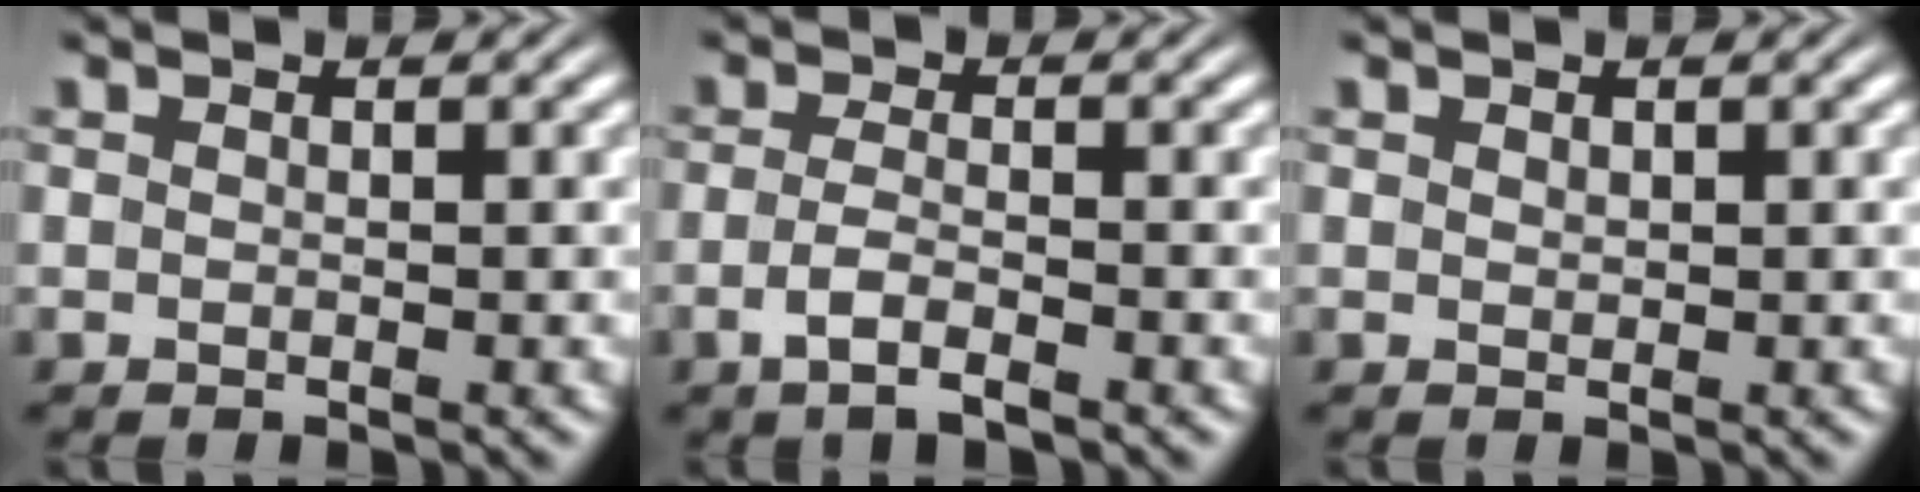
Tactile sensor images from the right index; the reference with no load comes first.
{"total": 2.4, "force": [-1.8, 0.7, 1.5], "torque": [-0.034, -0.002, -0.032]}
{"total": 0.8, "force": [0.5, 0.6, 0.3], "torque": [-0.009, 0.002, 0.009]}